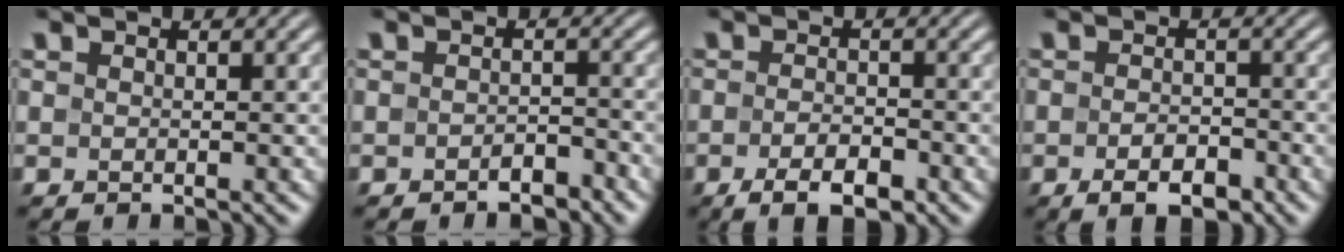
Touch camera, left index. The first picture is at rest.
{"total": 1.8, "force": [-1.4, 0.6, 0.9], "torque": [-0.012, 0.005, -0.024]}
{"total": 3.6, "force": [-1.9, 1.3, 2.7], "torque": [-0.049, -0.002, -0.034]}
{"total": 3.3, "force": [-1.8, 1.4, 2.3], "torque": [-0.036, -0.001, -0.030]}